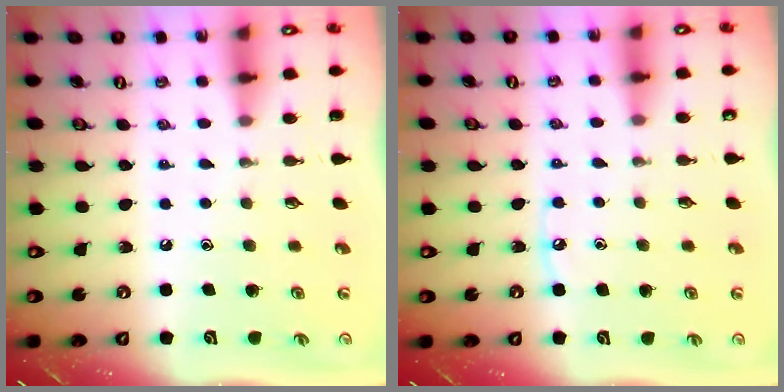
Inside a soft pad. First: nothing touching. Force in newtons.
{"total": 3.1, "press": 3.1, "slide": 0.5}